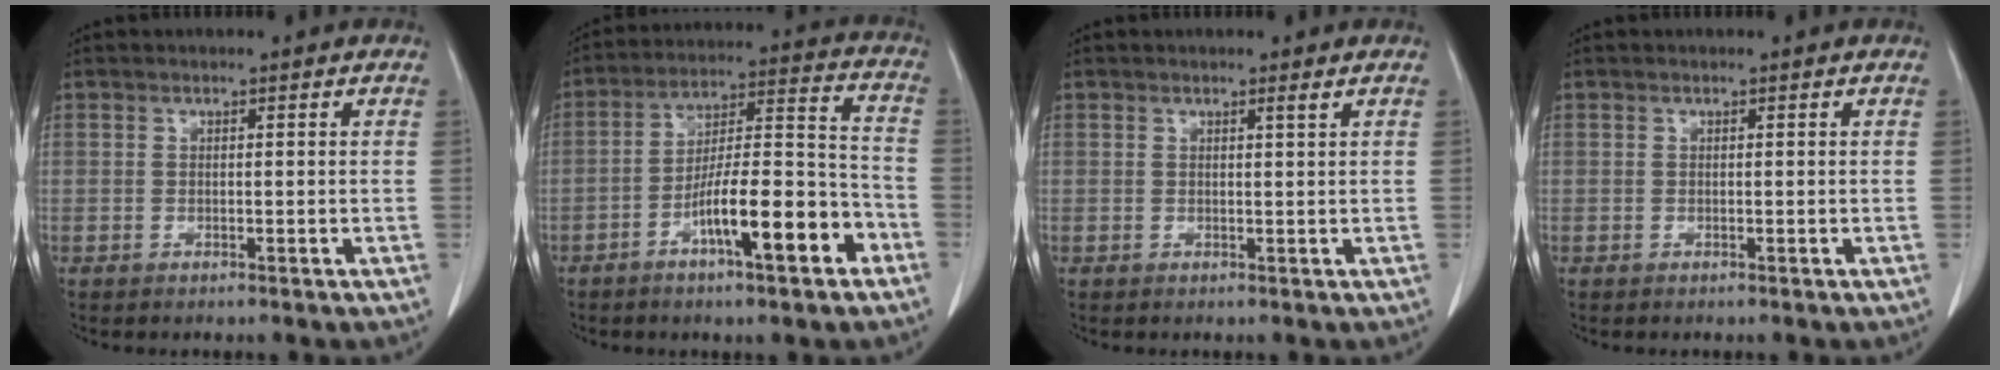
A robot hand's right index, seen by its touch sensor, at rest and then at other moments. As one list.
[{"total": 14.9, "force": [-7.0, 2.7, 12.9], "torque": [-0.214, 0.015, -0.111]}, {"total": 0.8, "force": [0.6, 0.0, 0.6], "torque": [-0.016, 0.001, 0.012]}, {"total": 0.0}]